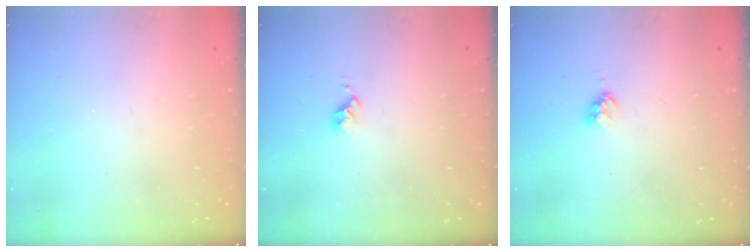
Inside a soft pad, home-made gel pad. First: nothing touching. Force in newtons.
{"total": 2.7, "press": 2.7, "slide": 0.4}
{"total": 2.4, "press": 2.3, "slide": 0.4}